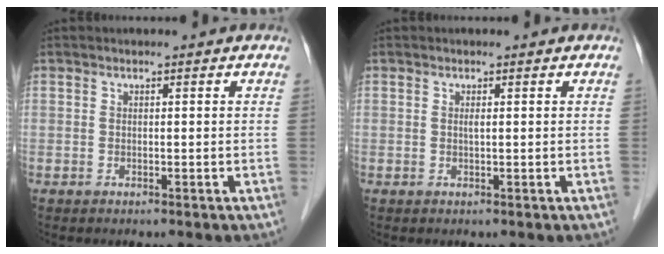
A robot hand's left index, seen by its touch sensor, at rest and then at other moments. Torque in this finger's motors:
{"motor_torque": [0.23, 0.15, 0.01, -0.01]}